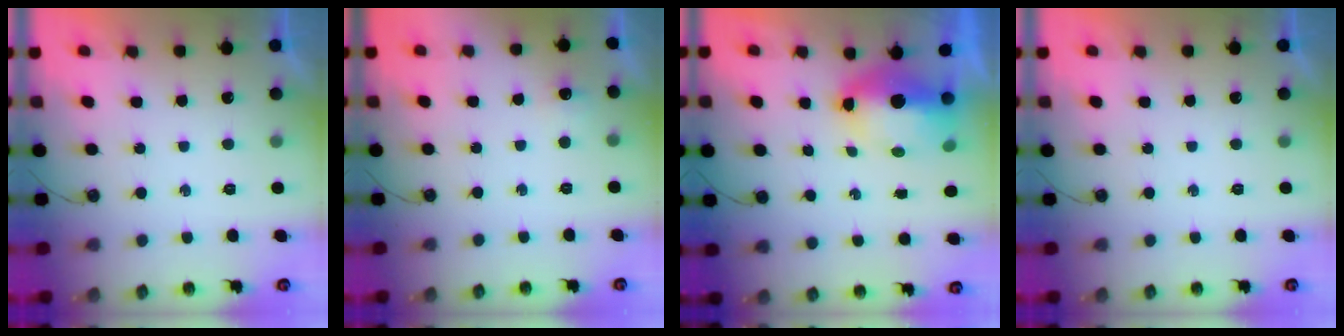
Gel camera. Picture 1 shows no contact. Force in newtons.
{"total": 5.4, "press": 5.3, "slide": 0.7}
{"total": 8.8, "press": 8.6, "slide": 1.6}
{"total": 0.0}